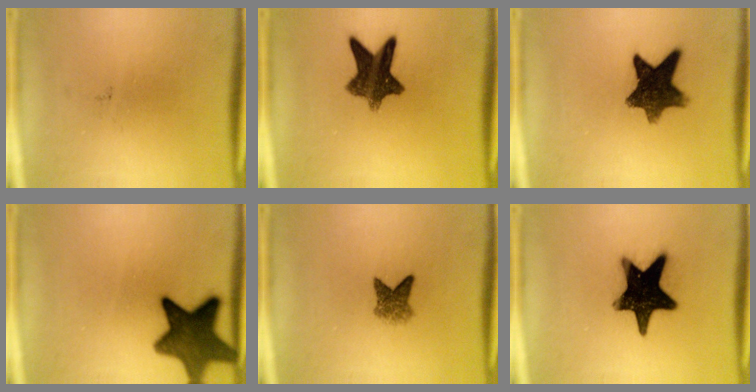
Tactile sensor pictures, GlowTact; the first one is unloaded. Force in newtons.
{"total": 10.2}
{"total": 10.8}
{"total": 12.7}
{"total": 3.4}
{"total": 19.9}